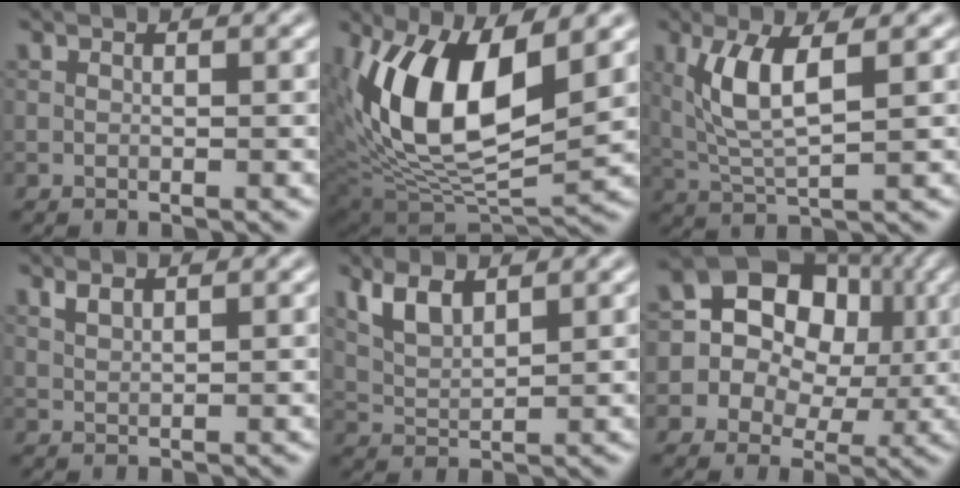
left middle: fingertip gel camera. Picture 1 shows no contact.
{"total": 11.3, "force": [3.1, 5.2, 9.6], "torque": [-0.182, -0.010, 0.059]}
{"total": 5.1, "force": [1.4, 1.4, 4.7], "torque": [-0.103, 0.002, 0.032]}
{"total": 1.0, "force": [0.8, 0.2, 0.5], "torque": [-0.015, 0.001, 0.017]}
{"total": 3.2, "force": [2.0, 1.2, 2.1], "torque": [-0.052, -0.003, 0.044]}
{"total": 12.9, "force": [2.2, 11.6, 5.3], "torque": [-0.111, 0.046, 0.014]}